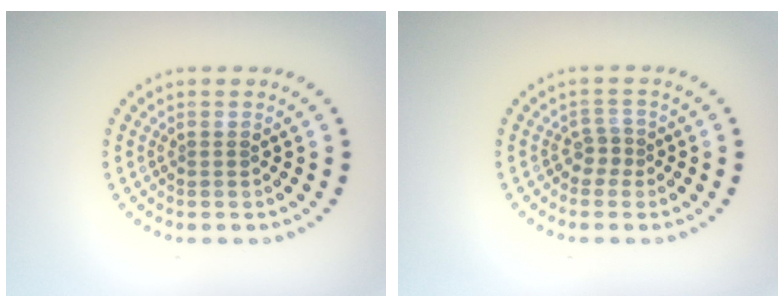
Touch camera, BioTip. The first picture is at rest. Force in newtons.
{"total": 1.4, "press": 1.1, "slide": 0.9}